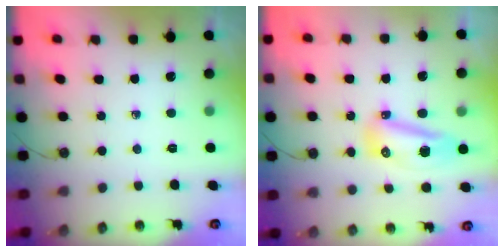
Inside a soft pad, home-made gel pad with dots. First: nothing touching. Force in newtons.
{"total": 9.9, "press": 9.6, "slide": 2.3}